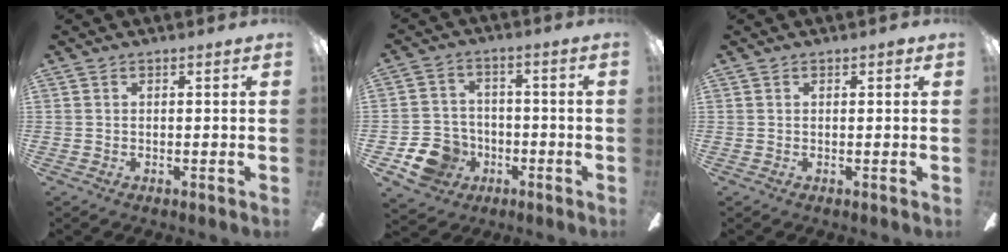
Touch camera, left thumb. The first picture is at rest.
{"total": 10.8, "force": [-5.0, 8.7, 3.9], "torque": [-0.089, 0.037, -0.086]}
{"total": 0.9, "force": [0.5, 0.3, 0.6], "torque": [-0.007, 0.000, 0.007]}